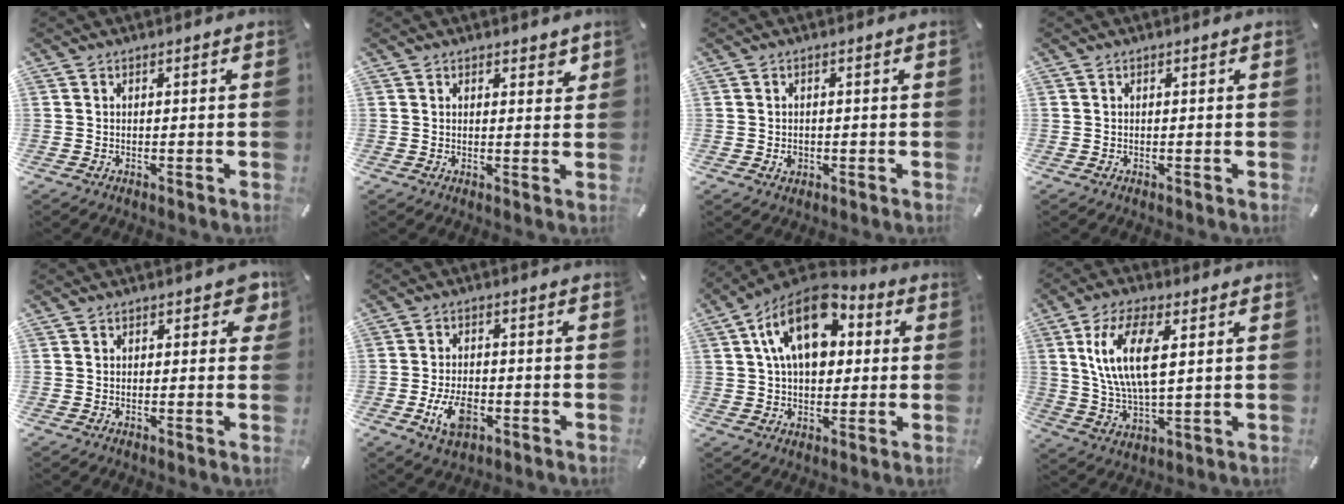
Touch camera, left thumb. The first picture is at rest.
{"total": 2.1, "force": [1.4, 1.3, 0.8], "torque": [-0.003, -0.003, 0.021]}
{"total": 2.6, "force": [-0.5, 2.3, 1.2], "torque": [-0.013, 0.001, -0.011]}
{"total": 0.0}
{"total": 4.0, "force": [1.6, 2.5, 2.8], "torque": [-0.025, 0.000, 0.020]}
{"total": 7.9, "force": [-2.7, 4.8, 5.7], "torque": [-0.113, 0.005, -0.049]}
{"total": 16.9, "force": [5.8, 10.9, 11.6], "torque": [-0.213, -0.016, 0.104]}
{"total": 13.8, "force": [4.4, 6.2, 11.5], "torque": [-0.251, -0.001, 0.072]}